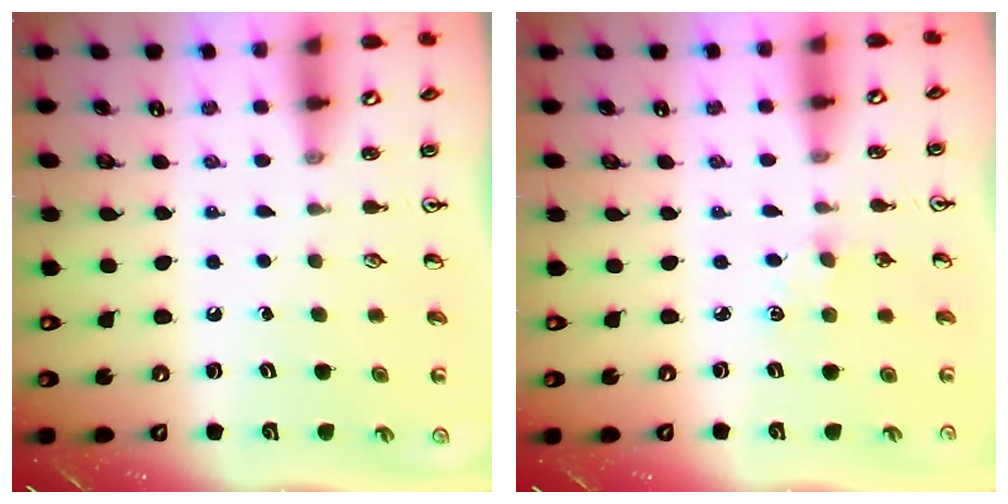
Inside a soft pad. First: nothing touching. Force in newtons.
{"total": 2.9, "press": 2.9, "slide": 0.3}